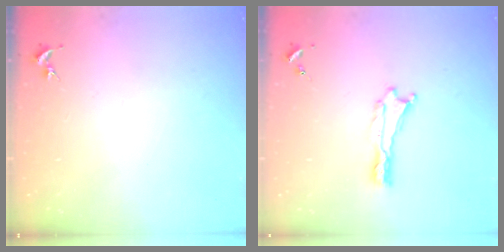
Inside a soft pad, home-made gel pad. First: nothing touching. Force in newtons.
{"total": 0.0}